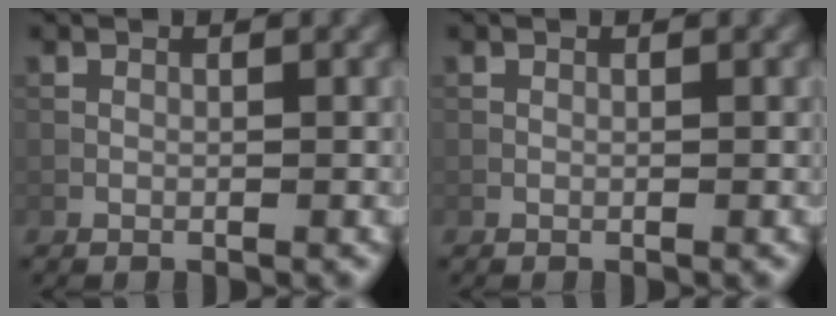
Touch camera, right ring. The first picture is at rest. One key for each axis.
{"total": 0.0}